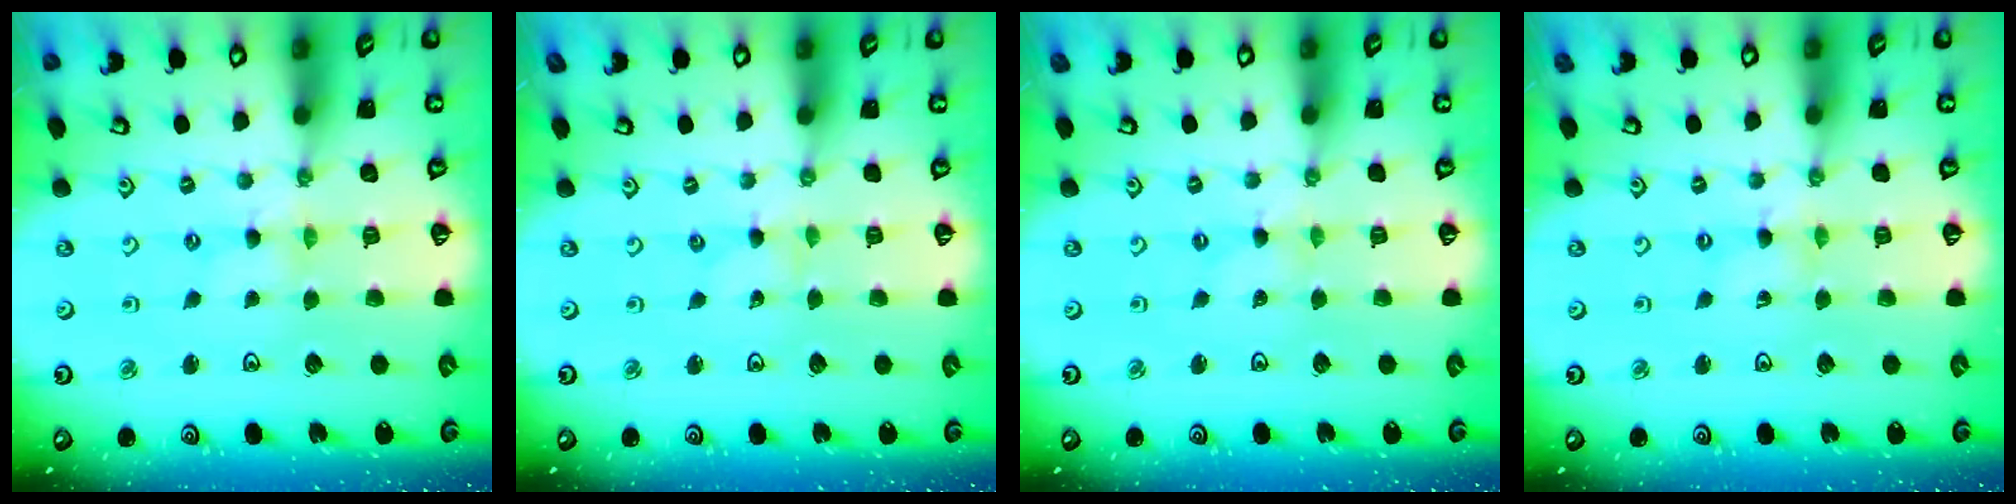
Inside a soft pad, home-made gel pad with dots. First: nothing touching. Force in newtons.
{"total": 0.0}
{"total": 0.0}
{"total": 0.7, "press": 0.7, "slide": 0.2}